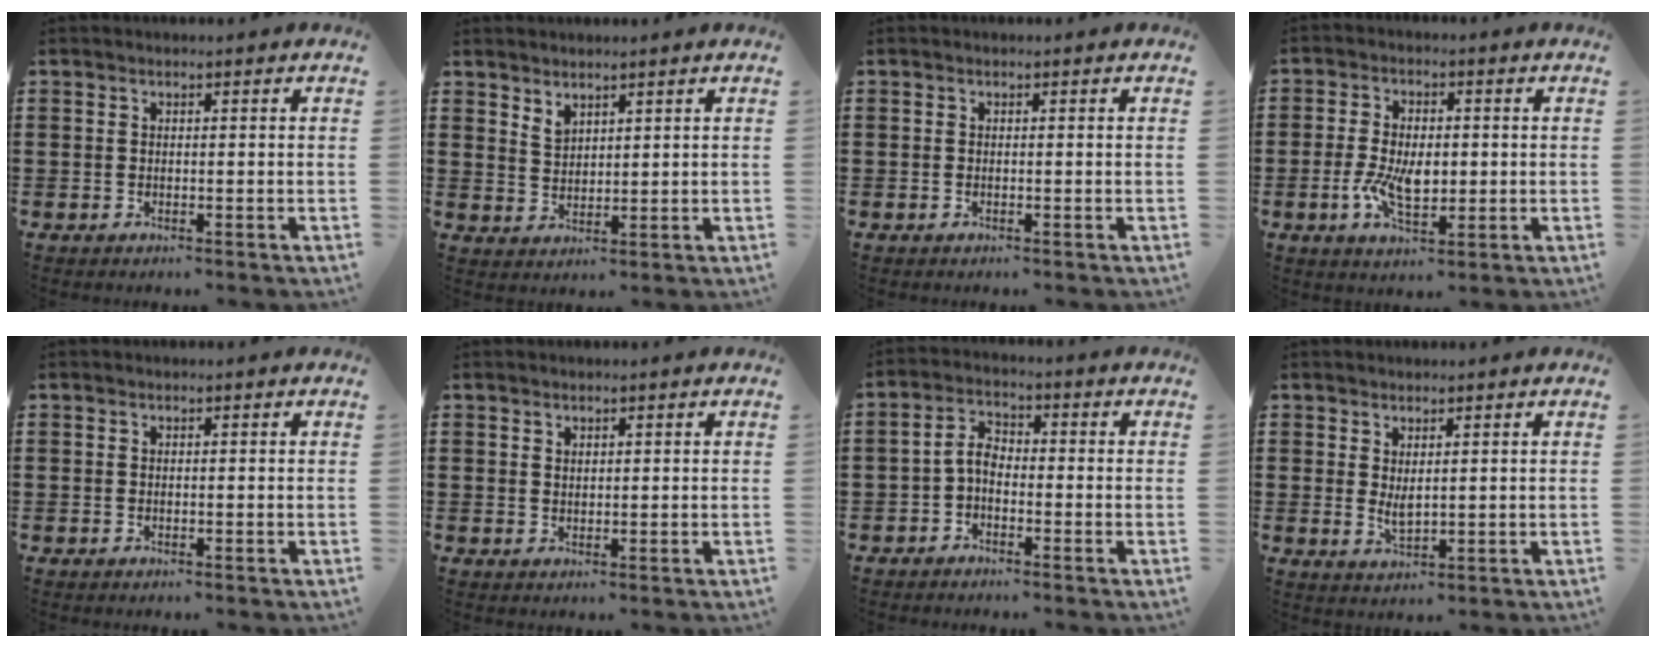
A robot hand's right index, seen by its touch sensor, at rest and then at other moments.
{"total": 2.4, "force": [2.1, 1.2, 0.4], "torque": [-0.014, 0.002, 0.040]}
{"total": 0.0}
{"total": 6.9, "force": [-0.9, 3.9, 5.7], "torque": [-0.112, -0.001, -0.018]}
{"total": 0.0}
{"total": 1.2, "force": [1.0, 0.6, 0.1], "torque": [-0.004, 0.001, 0.020]}
{"total": 3.5, "force": [-1.3, 2.0, 2.6], "torque": [-0.065, 0.007, -0.031]}
{"total": 2.6, "force": [1.1, 0.9, 2.1], "torque": [-0.041, -0.001, 0.022]}